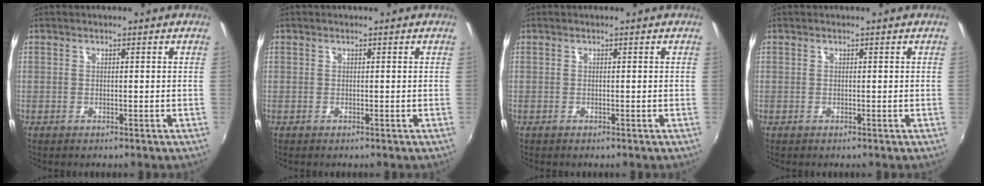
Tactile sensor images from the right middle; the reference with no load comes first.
{"total": 0.0}
{"total": 0.0}
{"total": 0.0}